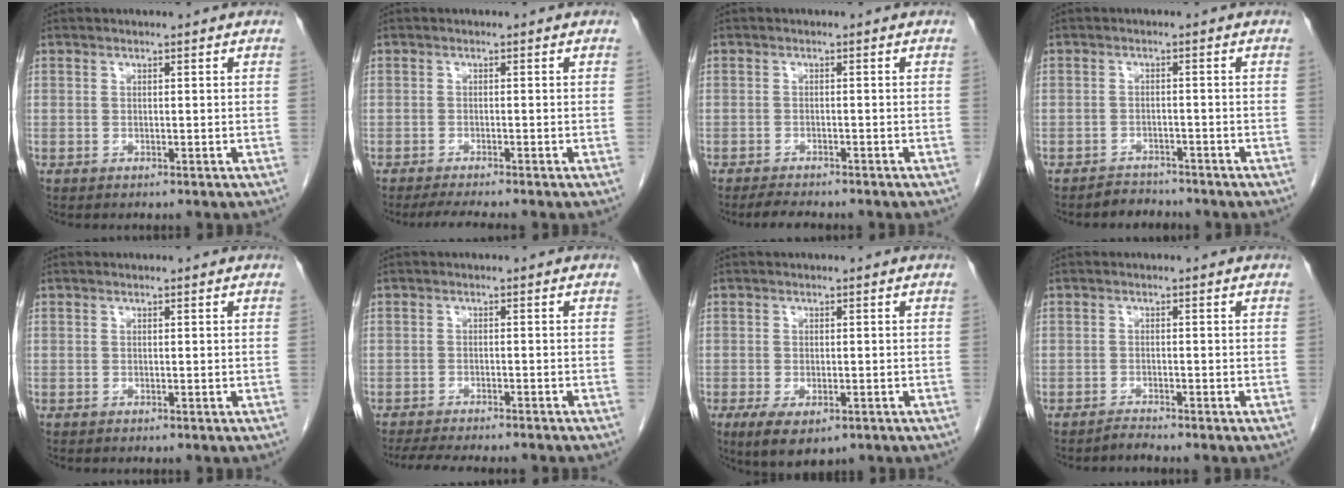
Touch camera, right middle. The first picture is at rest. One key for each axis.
{"total": 3.4, "fx": -2.9, "fy": -0.5, "fz": 1.6, "tx": -0.028, "ty": -0.011, "tz": -0.049}
{"total": 3.5, "fx": -3.2, "fy": 0.4, "fz": 1.4, "tx": -0.028, "ty": -0.010, "tz": -0.049}
{"total": 2.7, "fx": -2.5, "fy": 0.8, "fz": -0.6, "tx": 0.007, "ty": -0.002, "tz": -0.040}
{"total": 0.0}
{"total": 11.1, "fx": -9.8, "fy": 1.1, "fz": 4.9, "tx": -0.065, "ty": -0.014, "tz": -0.132}
{"total": 5.9, "fx": -3.2, "fy": 2.6, "fz": 4.2, "tx": -0.072, "ty": -0.012, "tz": -0.047}
{"total": 1.1, "fx": -1.1, "fy": -0.3, "fz": 0.0, "tx": 0.002, "ty": -0.004, "tz": -0.018}